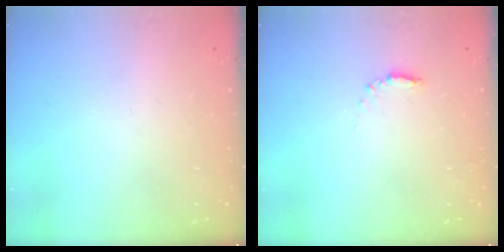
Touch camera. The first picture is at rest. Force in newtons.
{"total": 4.5, "press": 4.5, "slide": 0.6}